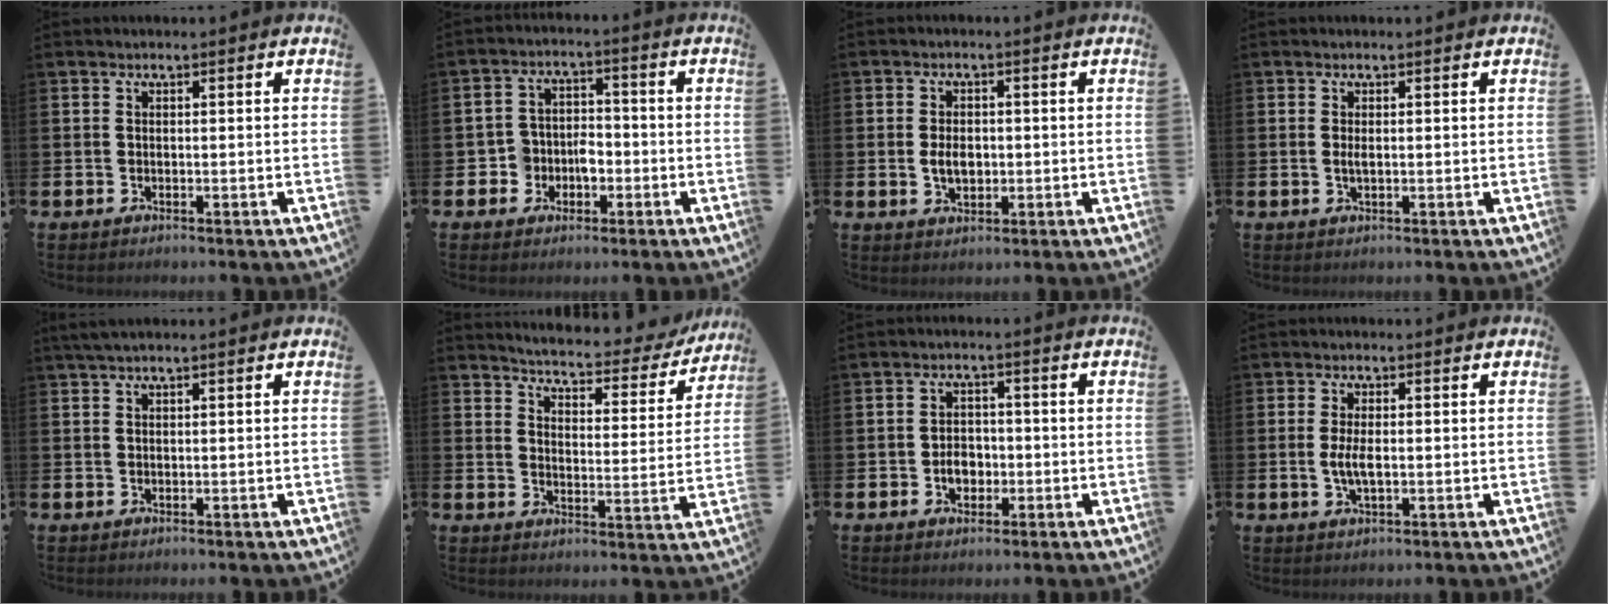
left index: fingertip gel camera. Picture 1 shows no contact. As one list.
[{"total": 4.2, "force": [-1.5, 3.8, 0.9], "torque": [-0.029, 0.006, -0.034]}, {"total": 3.4, "force": [0.0, 2.3, 2.5], "torque": [-0.031, 0.001, -0.006]}, {"total": 1.0, "force": [0.1, 0.3, 0.9], "torque": [-0.007, -0.002, -0.001]}, {"total": 1.5, "force": [1.1, 0.0, 0.9], "torque": [-0.023, 0.006, 0.021]}, {"total": 4.4, "force": [4.2, 0.7, 0.9], "torque": [-0.034, -0.038, 0.065]}, {"total": 3.2, "force": [-0.9, 2.4, 2.0], "torque": [-0.020, -0.004, -0.022]}, {"total": 3.4, "force": [-0.1, 1.4, 3.1], "torque": [-0.056, 0.003, -0.003]}]